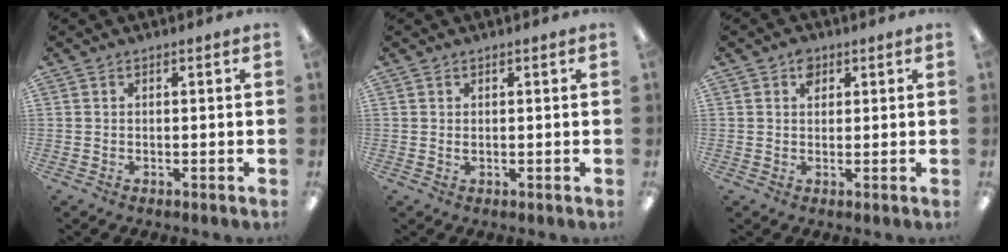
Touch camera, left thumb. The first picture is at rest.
{"total": 1.0, "force": [0.4, 0.3, 0.9], "torque": [-0.019, 0.001, 0.007]}
{"total": 2.9, "force": [1.6, 1.9, 1.4], "torque": [-0.014, -0.003, 0.025]}